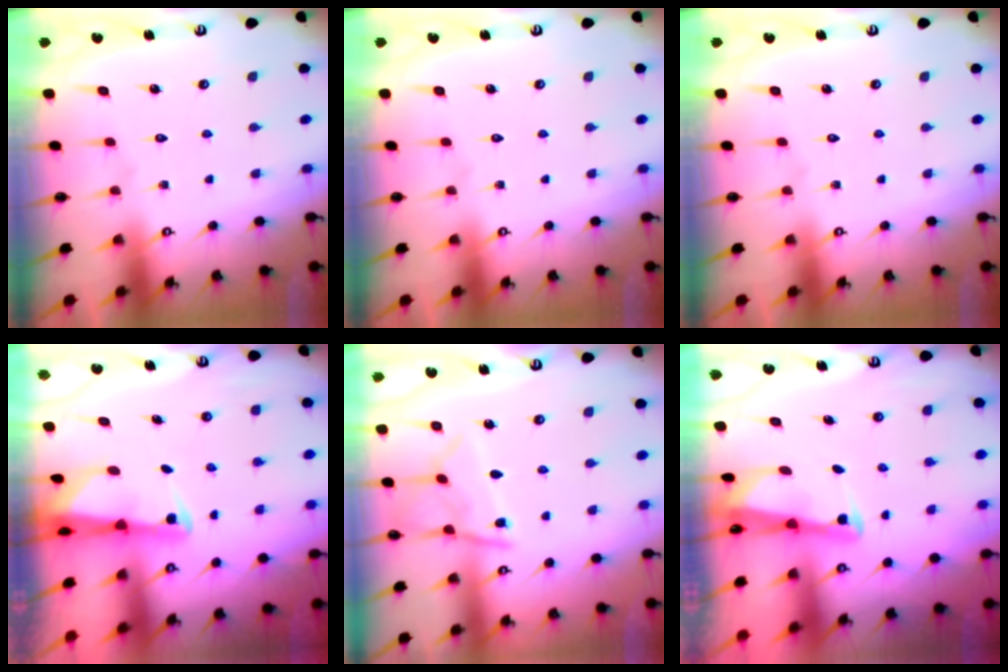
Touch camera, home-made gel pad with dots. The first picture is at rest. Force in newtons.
{"total": 0.0}
{"total": 0.0}
{"total": 2.6, "press": 2.6, "slide": 0.5}
{"total": 9.4, "press": 9.4, "slide": 0.8}
{"total": 2.6, "press": 2.6, "slide": 0.3}